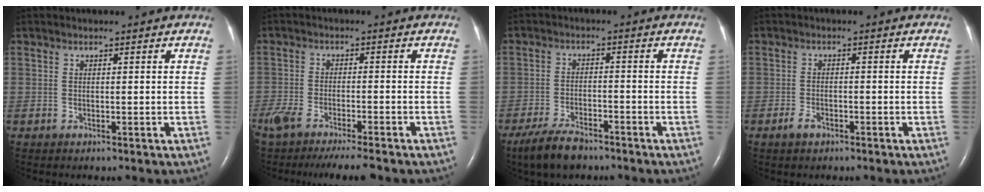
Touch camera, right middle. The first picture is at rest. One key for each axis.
{"total": 13.1, "fx": -10.8, "fy": 2.4, "fz": 7.1, "tx": -0.138, "ty": -0.021, "tz": -0.169}
{"total": 6.4, "fx": -5.1, "fy": 2.0, "fz": 3.4, "tx": -0.076, "ty": -0.010, "tz": -0.092}
{"total": 1.9, "fx": -1.3, "fy": 0.9, "fz": 1.1, "tx": -0.029, "ty": 0.000, "tz": -0.023}